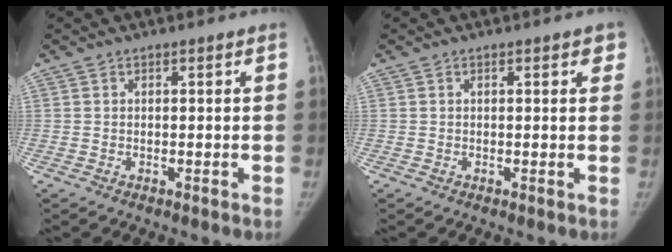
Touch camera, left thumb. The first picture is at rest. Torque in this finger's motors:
{"motor_torque": [0.37, 0.22, -0.21, 0.10, 0.04]}